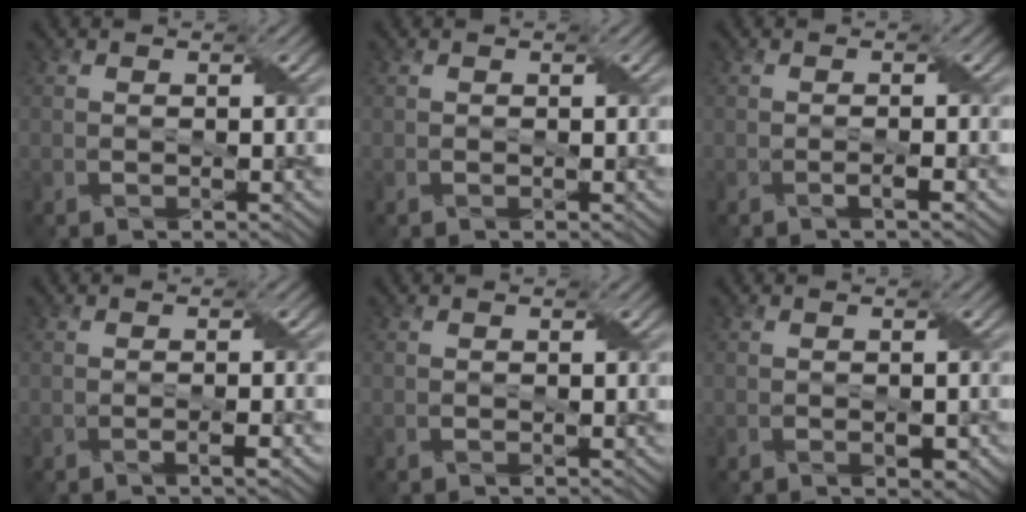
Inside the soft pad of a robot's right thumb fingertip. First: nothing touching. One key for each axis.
{"total": 0.0}
{"total": 1.0, "fx": -0.5, "fy": 0.0, "fz": 0.9, "tx": -0.018, "ty": 0.003, "tz": -0.009}
{"total": 1.3, "fx": -0.6, "fy": 0.1, "fz": 1.2, "tx": -0.023, "ty": 0.003, "tz": -0.009}
{"total": 0.0}
{"total": 1.4, "fx": -0.4, "fy": 0.7, "fz": 1.1, "tx": -0.018, "ty": -0.003, "tz": -0.002}